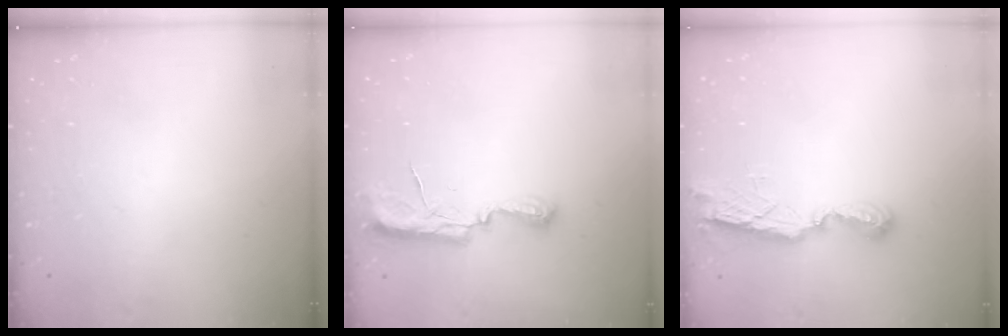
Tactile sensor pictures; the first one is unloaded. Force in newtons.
{"total": 8.8, "press": 8.2, "slide": 3.2}
{"total": 7.5, "press": 7.5, "slide": 0.5}